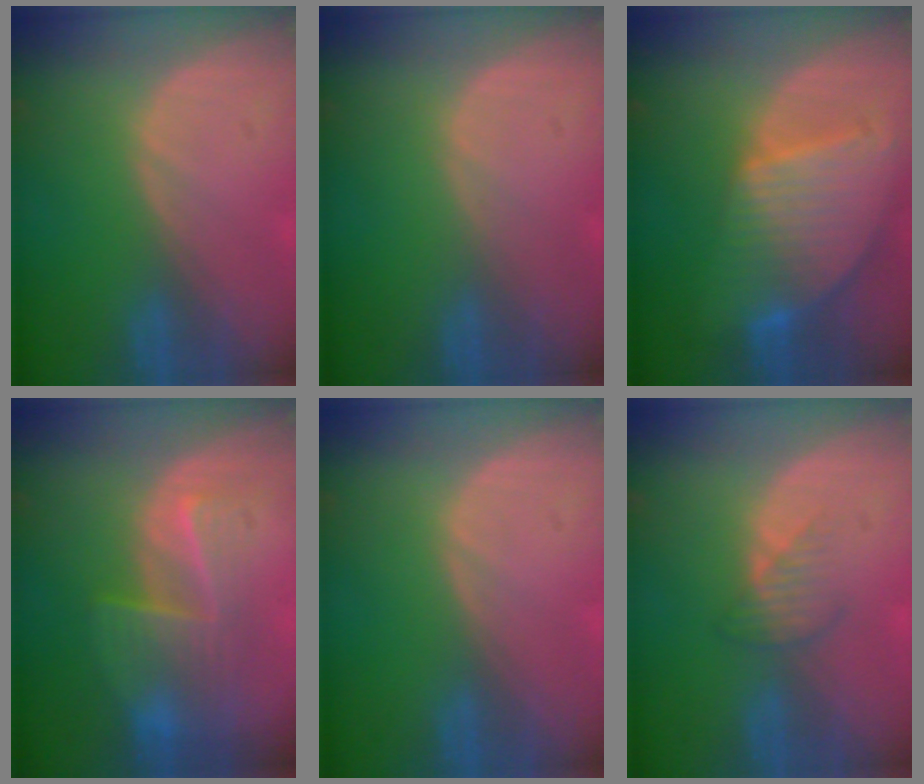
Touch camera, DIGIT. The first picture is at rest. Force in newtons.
{"total": 0.0}
{"total": 9.6, "press": 8.4, "slide": 4.8}
{"total": 6.8, "press": 6.8, "slide": 0.4}
{"total": 0.0}
{"total": 2.8, "press": 2.7, "slide": 0.8}